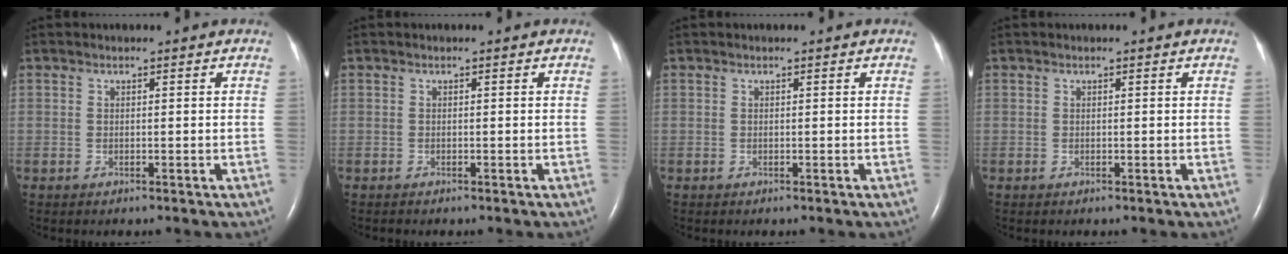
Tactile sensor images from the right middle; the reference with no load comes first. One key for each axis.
{"total": 0.0}
{"total": 0.0}
{"total": 0.0}